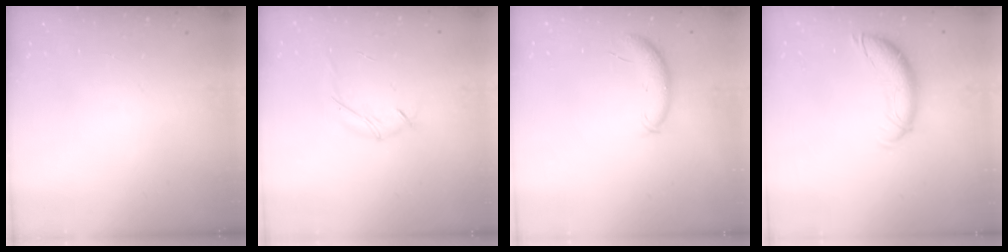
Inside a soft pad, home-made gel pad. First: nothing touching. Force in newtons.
{"total": 5.9, "press": 5.8, "slide": 1.4}
{"total": 8.0, "press": 7.9, "slide": 1.3}
{"total": 11.4, "press": 11.4, "slide": 0.8}